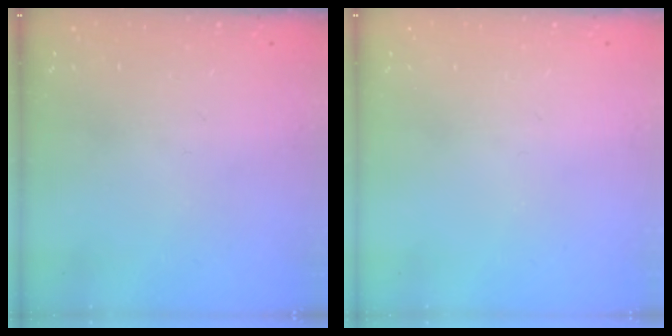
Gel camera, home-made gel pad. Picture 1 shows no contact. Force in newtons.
{"total": 0.0}